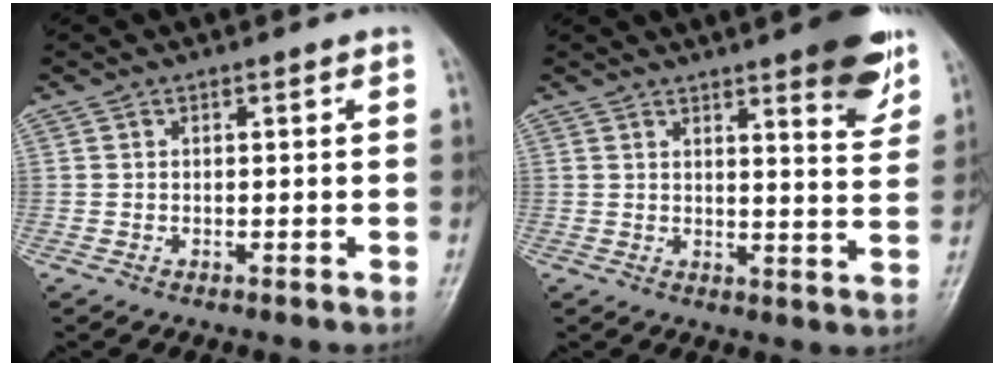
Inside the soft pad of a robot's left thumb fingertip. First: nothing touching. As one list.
[{"total": 9.8, "force": [6.1, 2.1, 7.4], "torque": [-0.073, -0.033, 0.076]}]